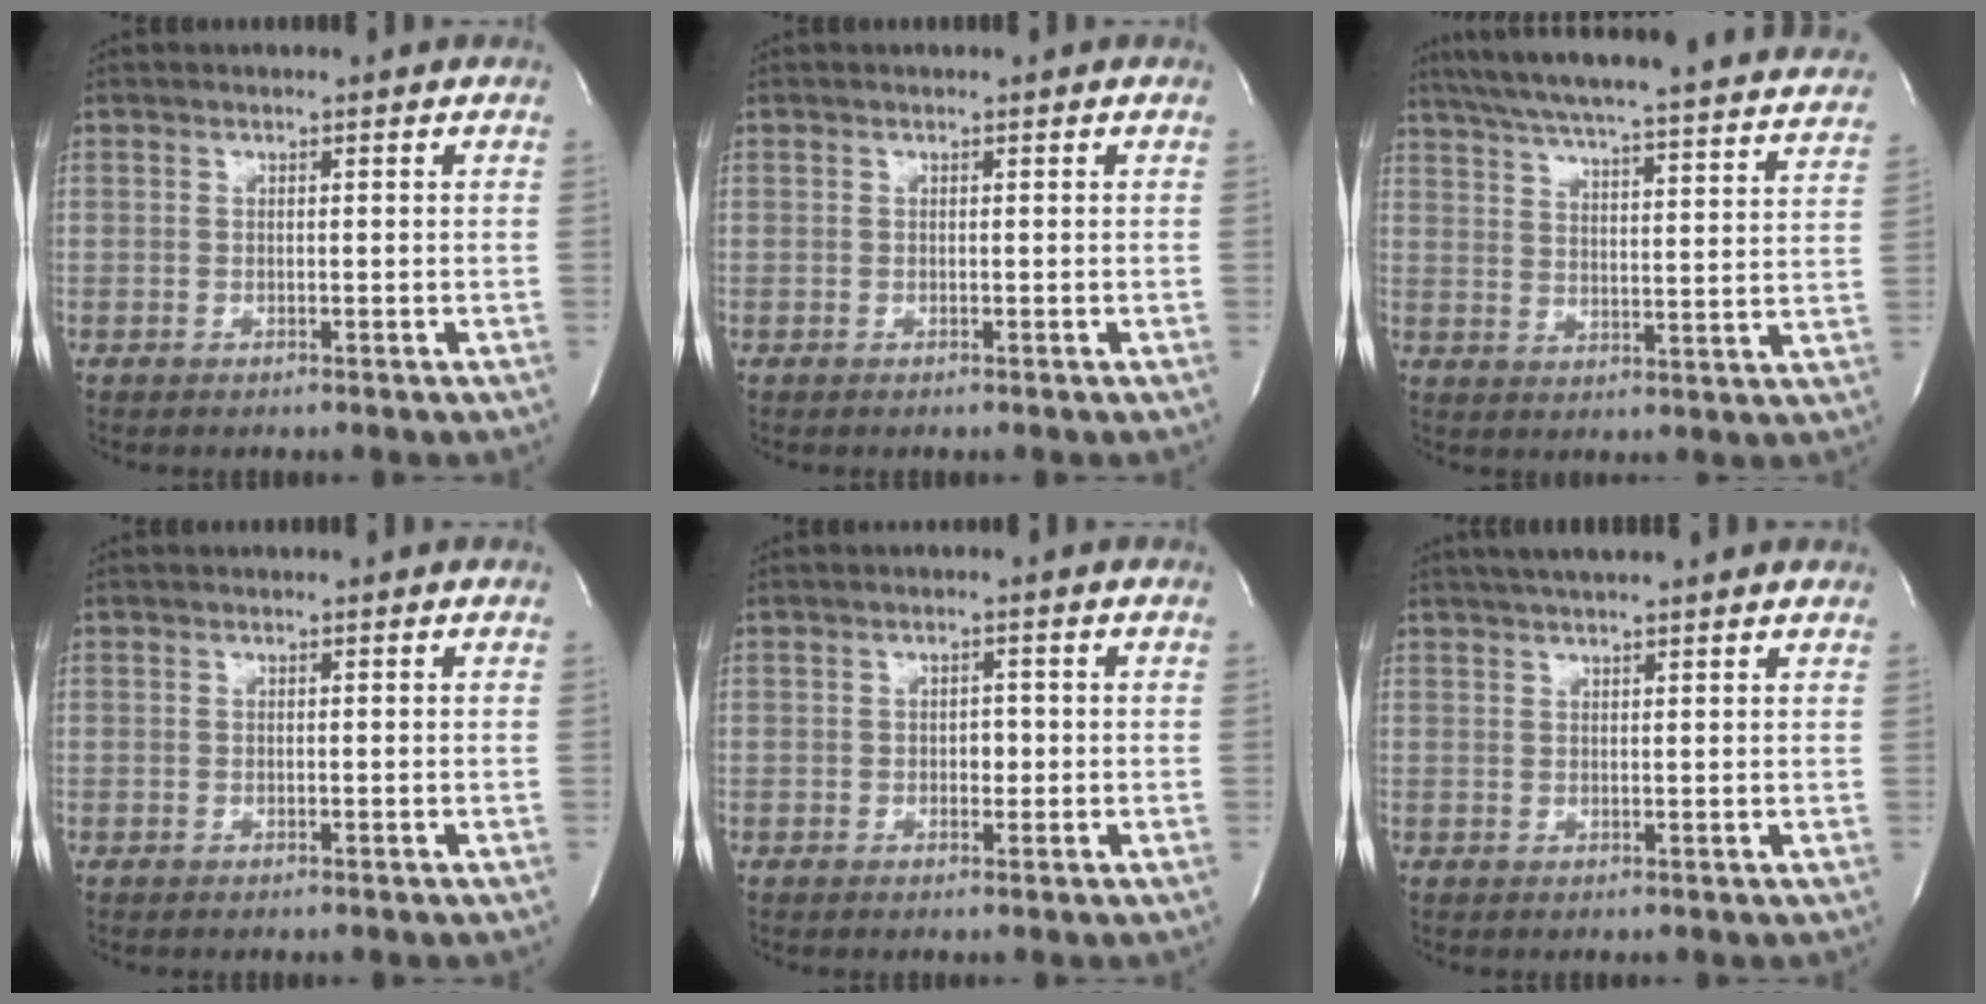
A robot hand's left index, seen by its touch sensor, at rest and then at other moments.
{"total": 0.0}
{"total": 33.1, "force": [30.1, 2.3, 13.6], "torque": [-0.225, -0.059, 0.373]}
{"total": 0.0}
{"total": 1.7, "force": [-0.2, 1.1, 1.2], "torque": [-0.015, 0.003, -0.002]}
{"total": 7.6, "force": [6.5, 0.4, 3.9], "torque": [-0.064, 0.033, 0.088]}